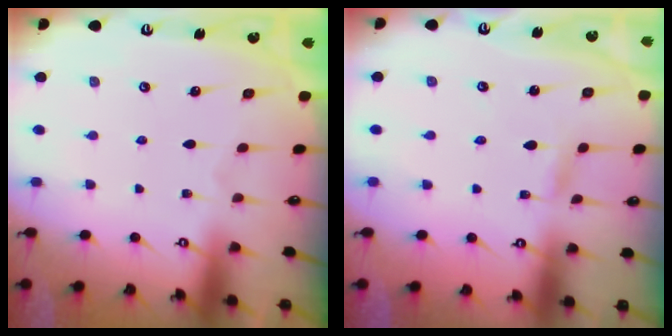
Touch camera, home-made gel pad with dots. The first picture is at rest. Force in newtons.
{"total": 1.6, "press": 1.6, "slide": 0.2}